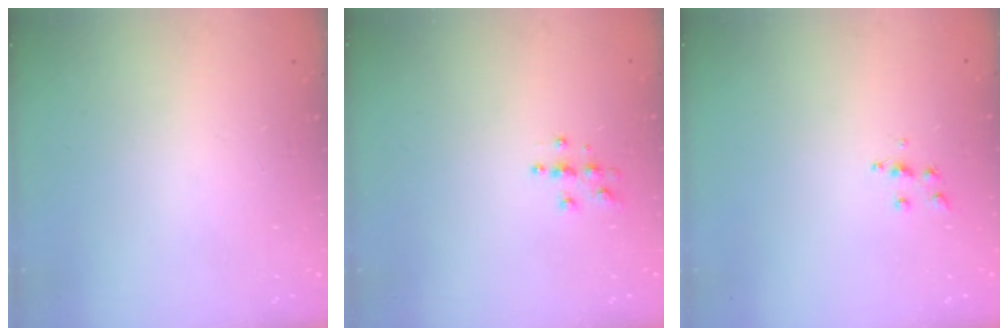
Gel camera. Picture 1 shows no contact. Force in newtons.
{"total": 4.0, "press": 3.9, "slide": 0.4}
{"total": 6.1, "press": 6.1, "slide": 0.5}